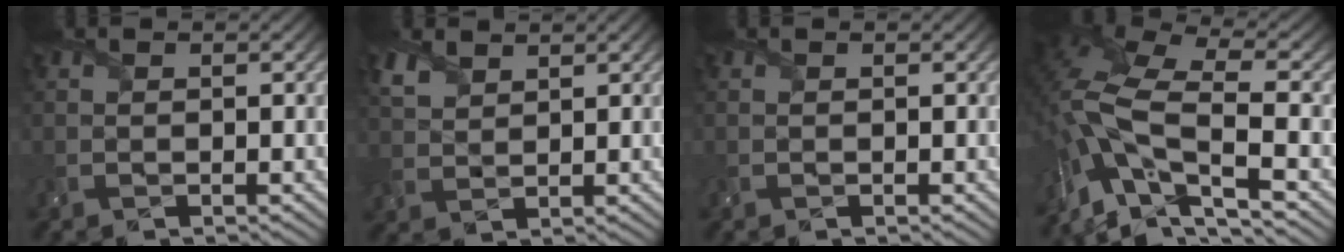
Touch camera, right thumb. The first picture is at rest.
{"total": 3.6, "force": [2.4, 2.0, 1.8], "torque": [-0.055, 0.004, 0.052]}
{"total": 0.0}
{"total": 13.9, "force": [-4.3, 5.5, 12.0], "torque": [-0.269, -0.009, -0.079]}